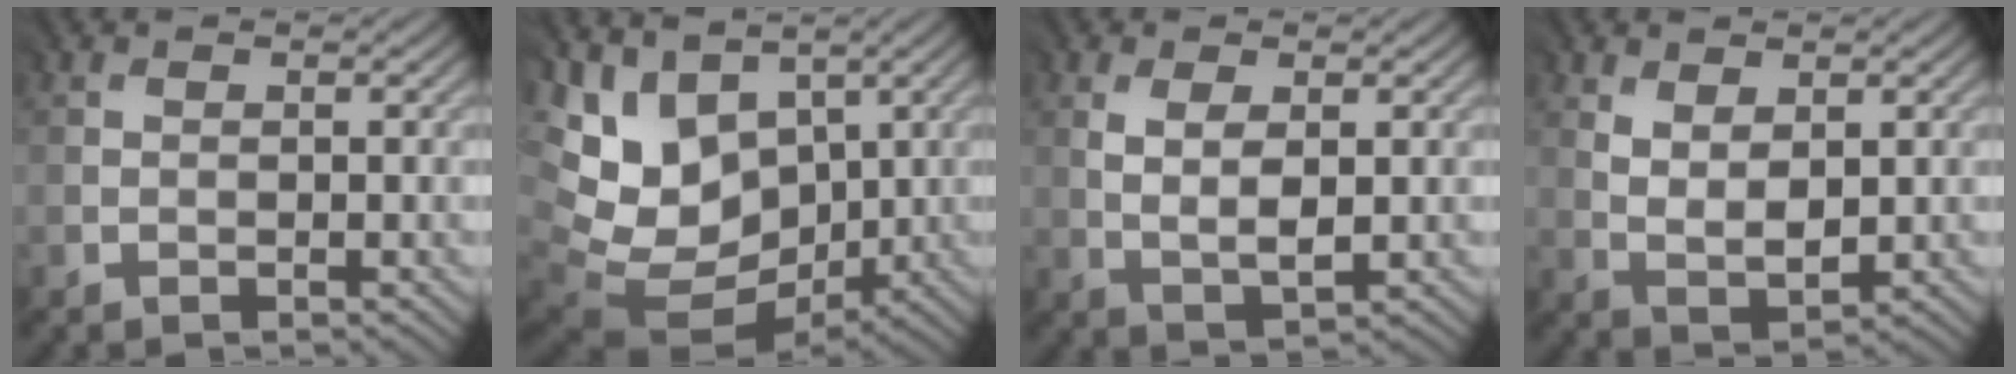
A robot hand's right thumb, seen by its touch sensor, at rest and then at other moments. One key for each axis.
{"total": 13.9, "fx": 3.3, "fy": 10.4, "fz": 8.6, "tx": -0.223, "ty": -0.008, "tz": 0.084}
{"total": 3.5, "fx": 0.9, "fy": 1.5, "fz": 3.0, "tx": -0.063, "ty": -0.005, "tz": 0.024}
{"total": 4.0, "fx": 1.7, "fy": 2.0, "fz": 3.0, "tx": -0.065, "ty": -0.006, "tz": 0.040}